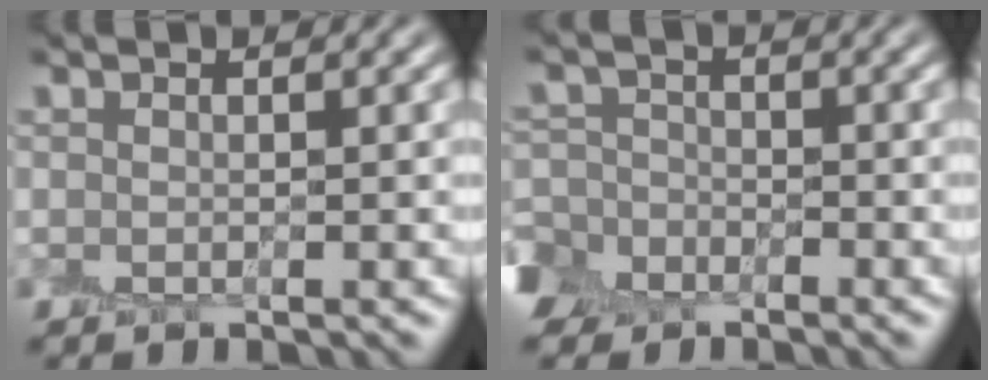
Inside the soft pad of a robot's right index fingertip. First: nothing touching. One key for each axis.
{"total": 5.9, "fx": -3.7, "fy": 4.2, "fz": 1.8, "tx": -0.022, "ty": -0.011, "tz": -0.073}